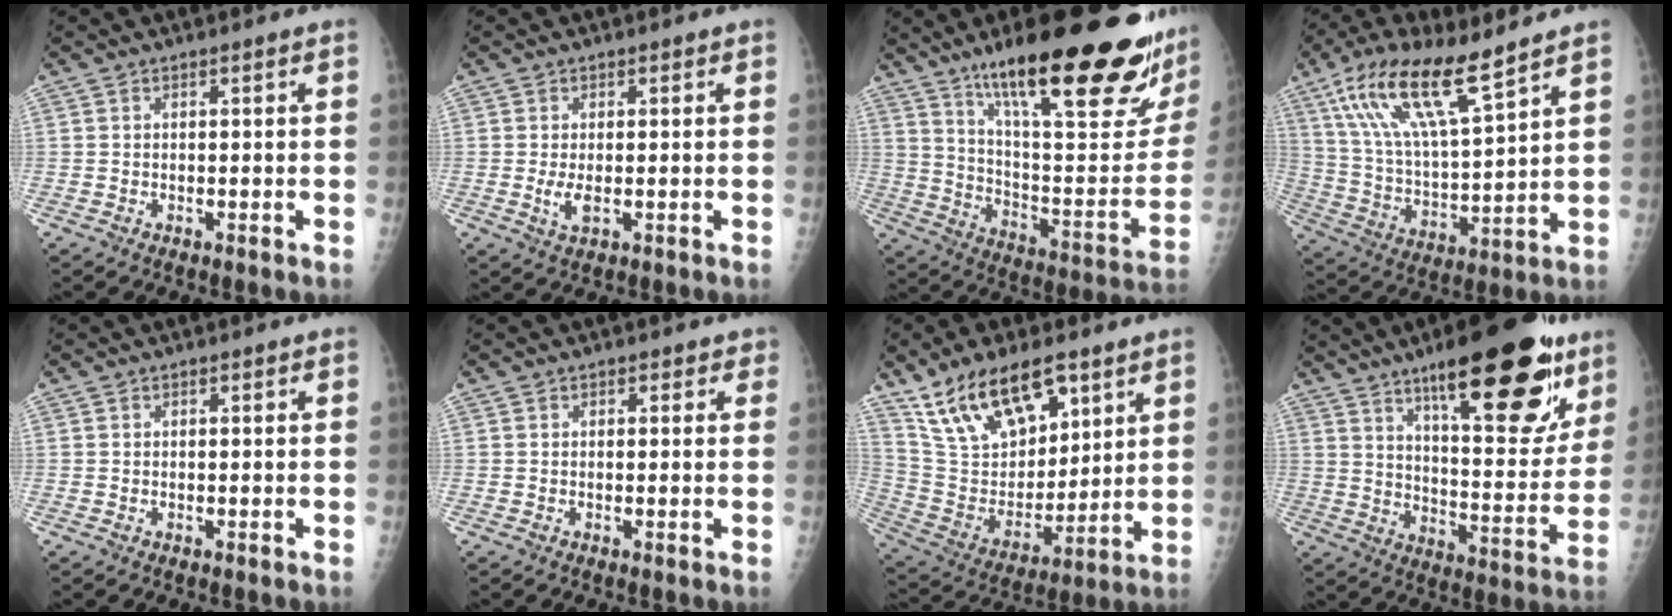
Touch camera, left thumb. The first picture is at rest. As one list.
[{"total": 2.8, "force": [-0.3, 1.4, 2.4], "torque": [-0.052, -0.008, -0.004]}, {"total": 33.4, "force": [20.9, 7.2, 25.0], "torque": [-0.295, -0.069, 0.324]}, {"total": 17.9, "force": [11.2, 4.6, 13.2], "torque": [-0.237, -0.043, 0.219]}, {"total": 0.0}, {"total": 1.6, "force": [0.8, 1.3, 0.4], "torque": [0.021, 0.000, 0.002]}, {"total": 19.4, "force": [12.0, 9.4, 11.9], "torque": [-0.171, -0.052, 0.234]}, {"total": 26.7, "force": [15.9, 8.5, 19.8], "torque": [-0.239, -0.062, 0.237]}]